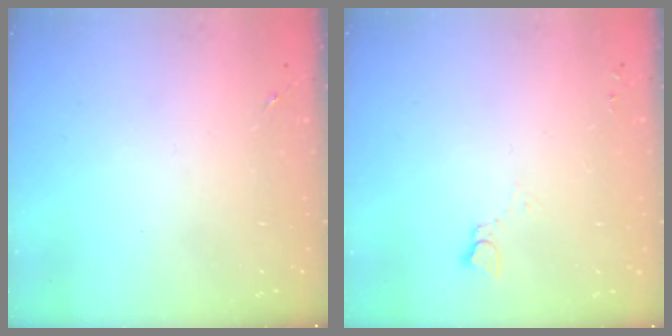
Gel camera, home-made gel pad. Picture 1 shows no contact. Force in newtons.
{"total": 2.5, "press": 2.5, "slide": 0.2}